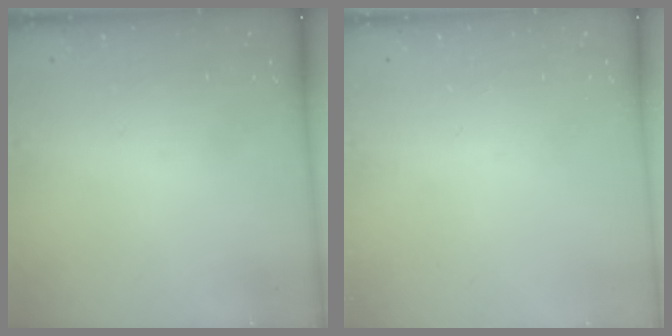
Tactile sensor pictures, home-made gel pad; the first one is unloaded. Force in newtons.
{"total": 0.0}